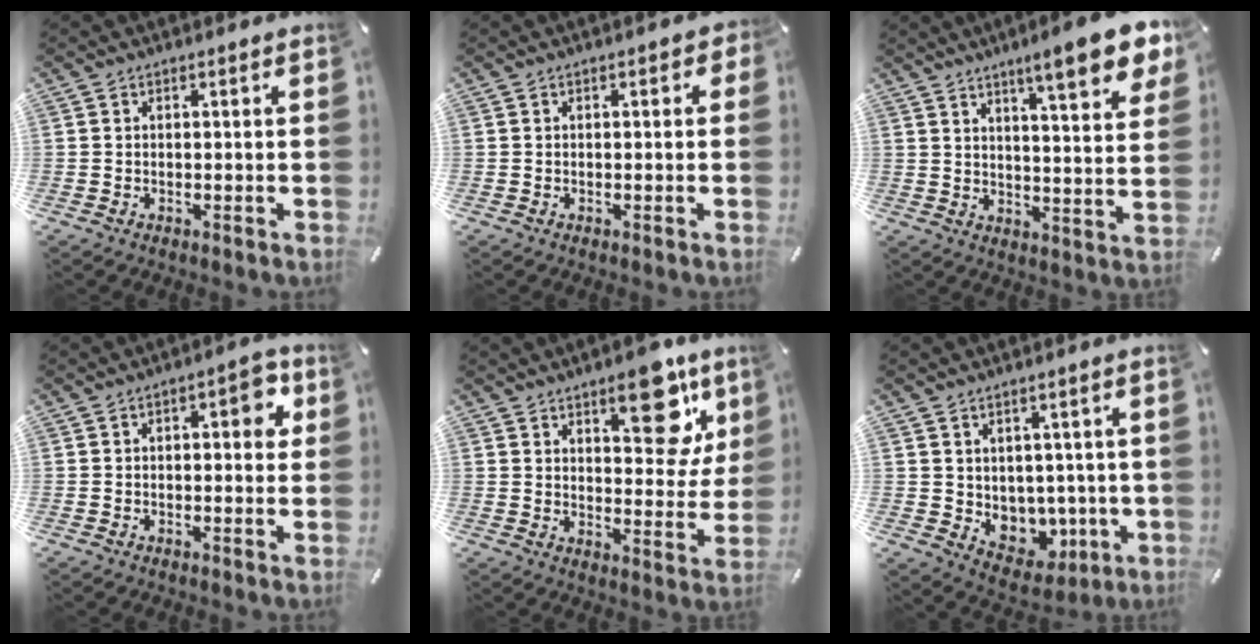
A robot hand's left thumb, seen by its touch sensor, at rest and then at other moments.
{"total": 1.0, "force": [-0.2, 0.7, 0.7], "torque": [-0.005, 0.000, -0.007]}
{"total": 12.3, "force": [8.8, 2.2, 8.4], "torque": [-0.118, -0.055, 0.141]}
{"total": 5.6, "force": [0.8, 2.7, 4.8], "torque": [-0.053, 0.001, 0.002]}
{"total": 14.6, "force": [8.1, 7.2, 9.8], "torque": [-0.102, -0.046, 0.131]}
{"total": 7.1, "force": [2.3, 6.6, 1.4], "torque": [-0.012, -0.036, 0.055]}